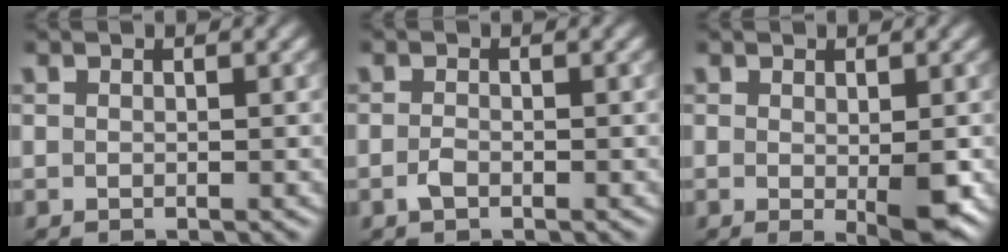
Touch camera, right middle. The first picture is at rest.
{"total": 0.9, "force": [-0.5, 0.4, 0.7], "torque": [-0.017, -0.002, -0.011]}
{"total": 2.9, "force": [-0.5, 0.4, 2.8], "torque": [-0.042, -0.010, -0.007]}